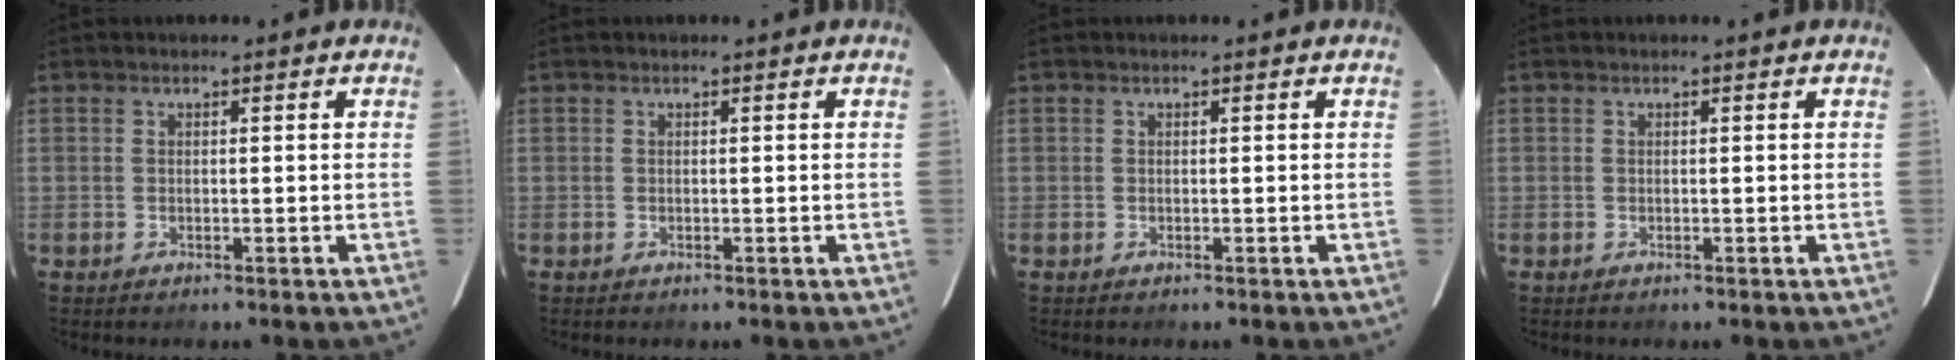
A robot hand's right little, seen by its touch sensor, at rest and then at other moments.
{"total": 0.0}
{"total": 0.0}
{"total": 0.0}